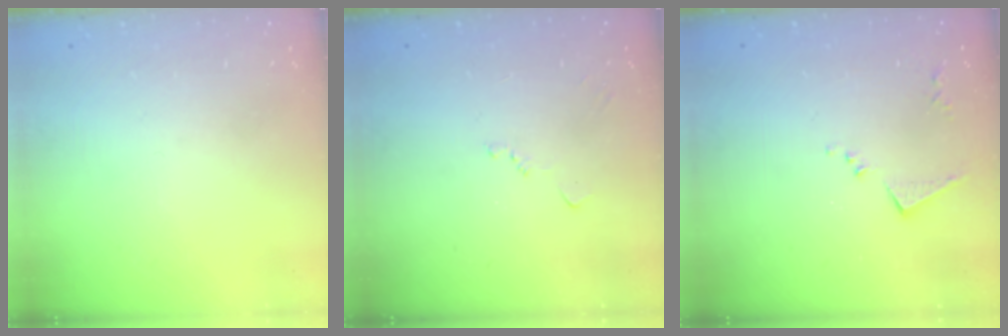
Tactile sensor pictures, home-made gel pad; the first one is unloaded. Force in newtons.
{"total": 6.6, "press": 6.5, "slide": 0.8}
{"total": 6.4, "press": 6.4, "slide": 0.3}